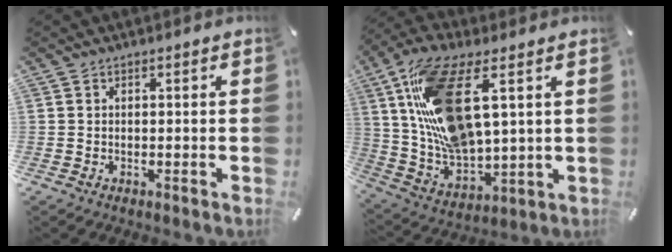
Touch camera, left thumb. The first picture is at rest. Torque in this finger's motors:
{"motor_torque": [0.96, 1.12, 2.34, -0.43, 0.52]}